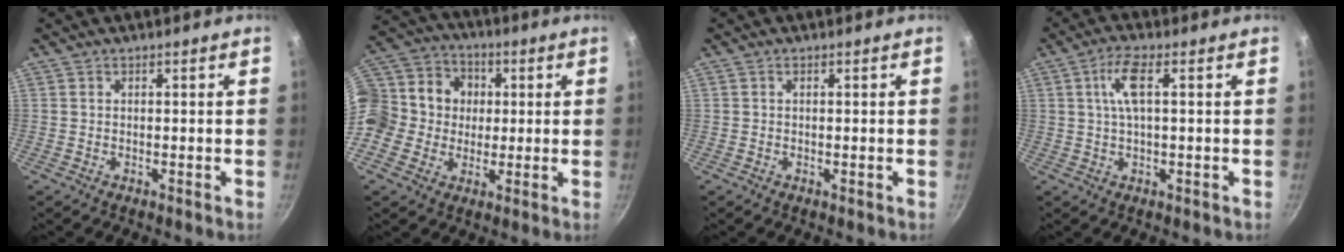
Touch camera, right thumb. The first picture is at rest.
{"total": 18.0, "force": [1.8, 16.0, 8.0], "torque": [-0.153, 0.034, 0.022]}
{"total": 0.6, "force": [-0.1, 0.1, 0.6], "torque": [-0.010, 0.001, -0.002]}
{"total": 5.8, "force": [1.2, 1.5, 5.5], "torque": [-0.115, 0.008, 0.022]}